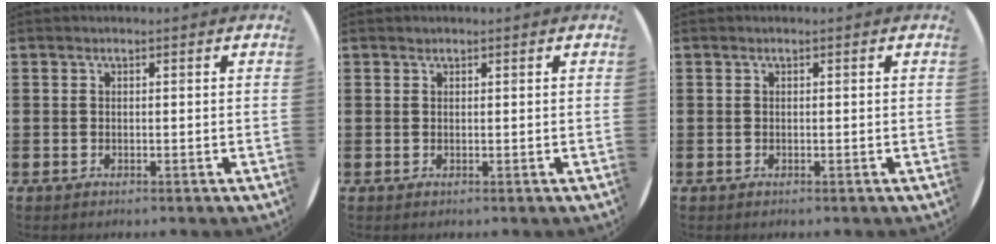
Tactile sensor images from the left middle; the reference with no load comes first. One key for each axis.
{"total": 0.0}
{"total": 0.0}